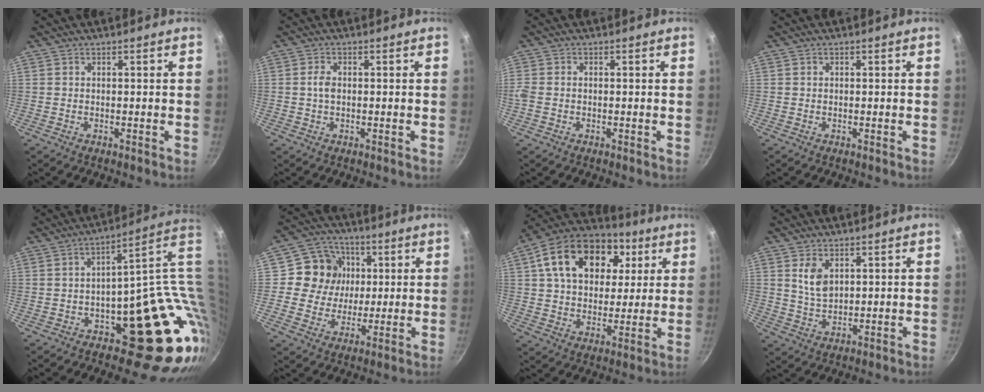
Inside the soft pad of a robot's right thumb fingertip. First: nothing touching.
{"total": 2.2, "force": [0.0, 1.4, 1.7], "torque": [-0.031, 0.006, -0.002]}
{"total": 2.4, "force": [-0.5, 1.7, 1.6], "torque": [-0.040, 0.003, -0.013]}
{"total": 0.0}
{"total": 20.5, "force": [3.8, 12.7, 15.6], "torque": [-0.102, -0.006, 0.074]}
{"total": 11.0, "force": [1.9, 10.2, 3.6], "torque": [-0.027, 0.004, 0.019]}
{"total": 21.2, "force": [7.3, 14.5, 13.6], "torque": [-0.220, 0.011, 0.112]}
{"total": 5.3, "force": [2.0, 3.3, 3.6], "torque": [-0.059, -0.015, 0.042]}